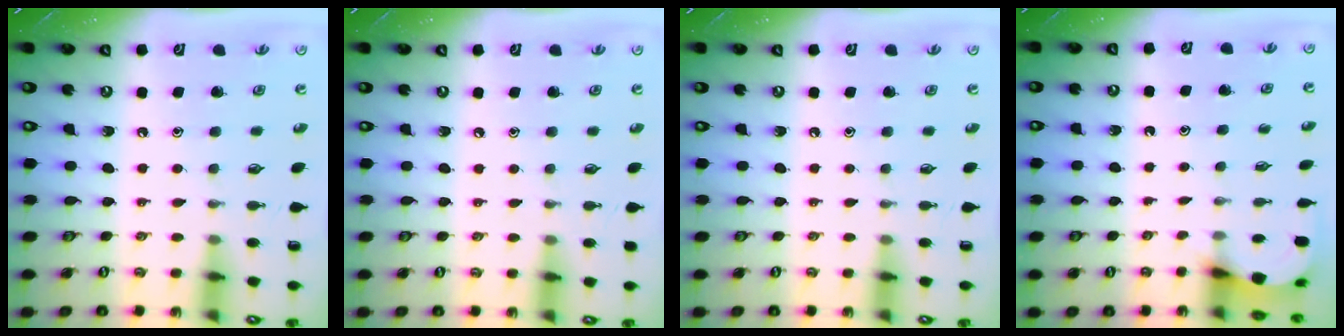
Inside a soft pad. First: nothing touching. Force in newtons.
{"total": 0.0}
{"total": 0.0}
{"total": 2.9, "press": 2.9, "slide": 0.3}